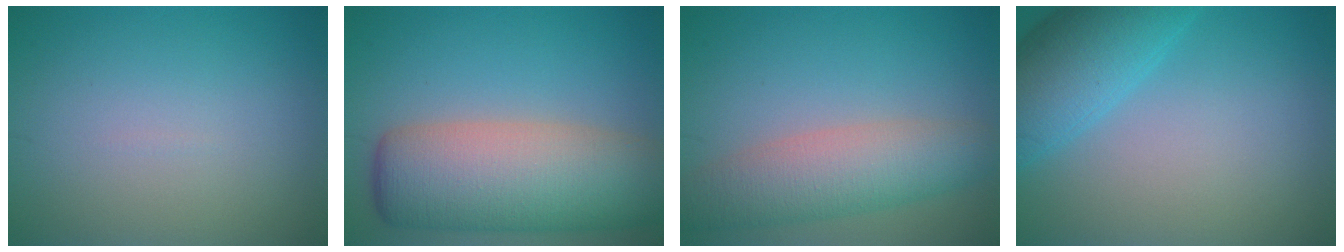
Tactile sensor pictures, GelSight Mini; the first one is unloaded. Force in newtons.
{"total": 11.3, "press": 11.3, "slide": 0.7}
{"total": 6.0, "press": 6.0, "slide": 0.2}
{"total": 6.6, "press": 6.6, "slide": 0.2}